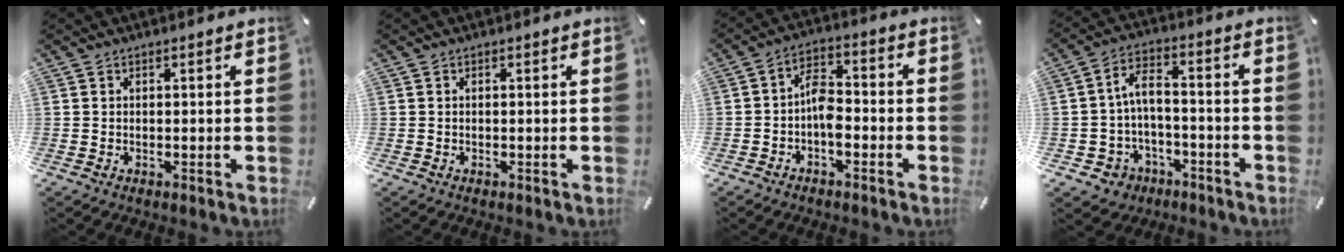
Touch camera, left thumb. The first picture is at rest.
{"total": 0.0}
{"total": 6.9, "force": [-2.7, 4.0, 5.0], "torque": [-0.093, 0.020, -0.049]}
{"total": 6.9, "force": [-1.1, 5.7, 3.8], "torque": [-0.079, 0.014, -0.018]}